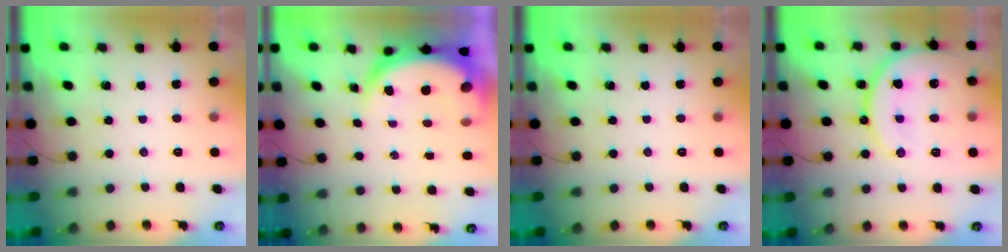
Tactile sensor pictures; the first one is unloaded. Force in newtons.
{"total": 9.1, "press": 9.0, "slide": 1.0}
{"total": 0.0}
{"total": 18.5, "press": 18.1, "slide": 3.7}